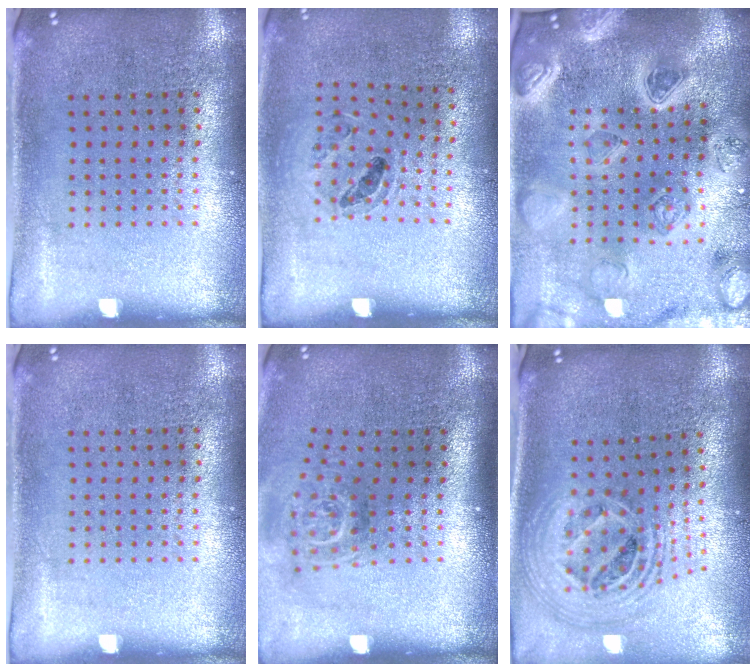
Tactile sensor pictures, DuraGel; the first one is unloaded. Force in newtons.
{"total": 0.9, "press": 0.9, "slide": 0.1}
{"total": 4.2, "press": 3.7, "slide": 1.9}
{"total": 0.0}
{"total": 1.8, "press": 1.2, "slide": 1.3}
{"total": 2.5, "press": 1.9, "slide": 1.7}